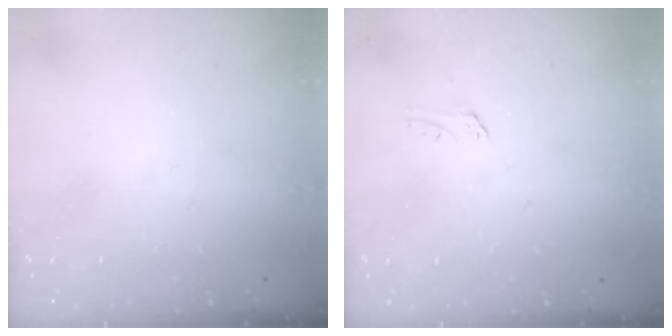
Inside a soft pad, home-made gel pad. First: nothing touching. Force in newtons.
{"total": 1.5, "press": 1.4, "slide": 0.1}